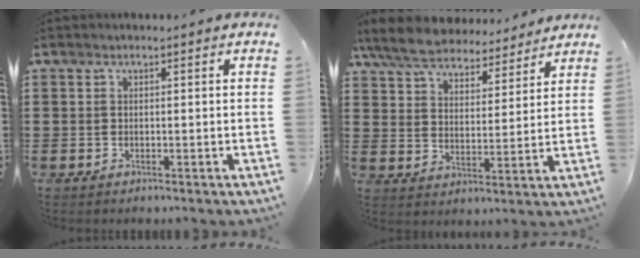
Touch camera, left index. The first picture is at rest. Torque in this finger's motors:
{"motor_torque": [1.44, -0.70, 1.05, 0.21]}